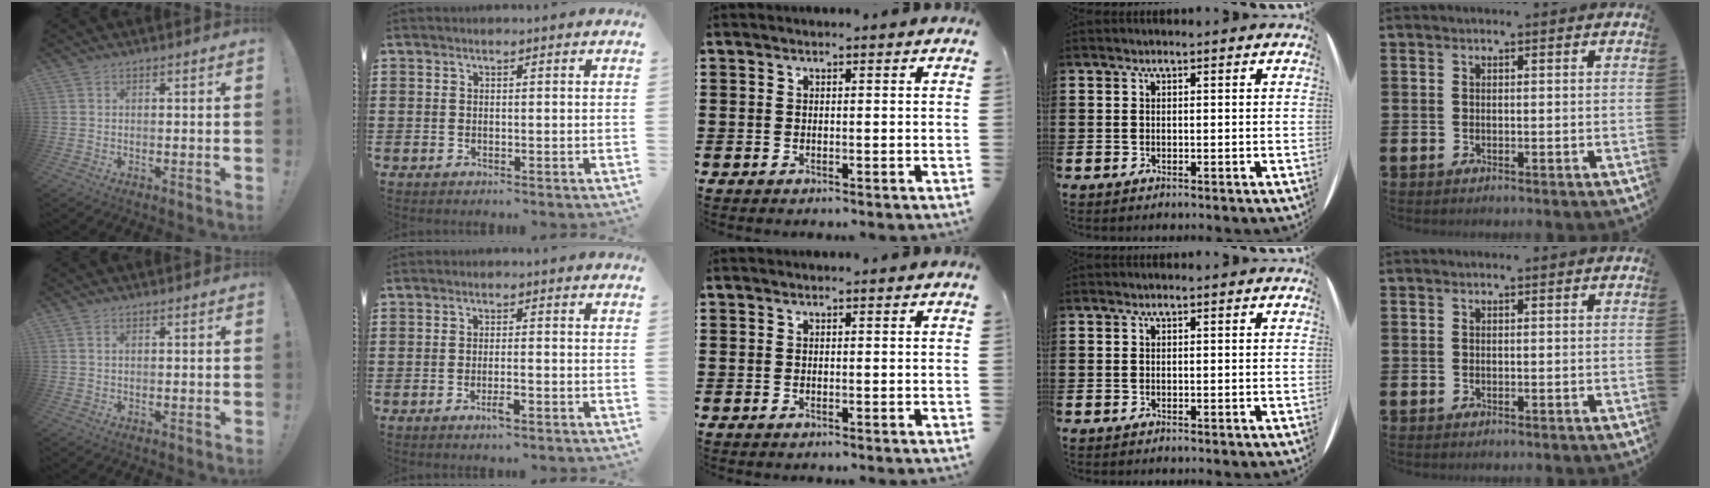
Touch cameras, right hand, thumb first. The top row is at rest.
{"thumb": {"total": 0.8, "force": [0.4, 0.5, 0.6], "torque": [-0.013, 0.002, 0.007]}, "index": {"total": 2.7, "force": [-1.5, 0.5, 2.2], "torque": [-0.043, -0.002, -0.029]}}